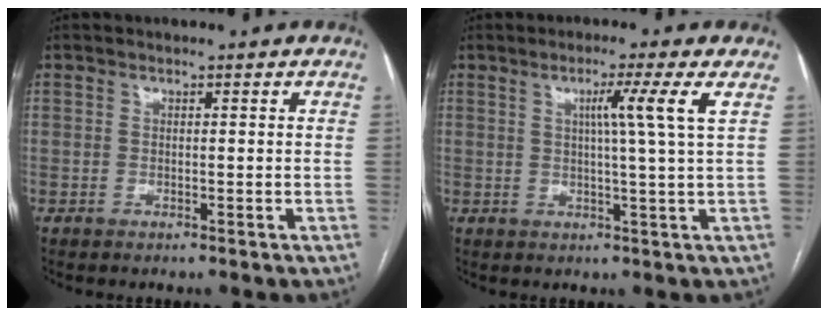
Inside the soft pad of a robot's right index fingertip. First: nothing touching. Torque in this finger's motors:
{"motor_torque": [0.11, 0.12, 0.13, 0.05]}